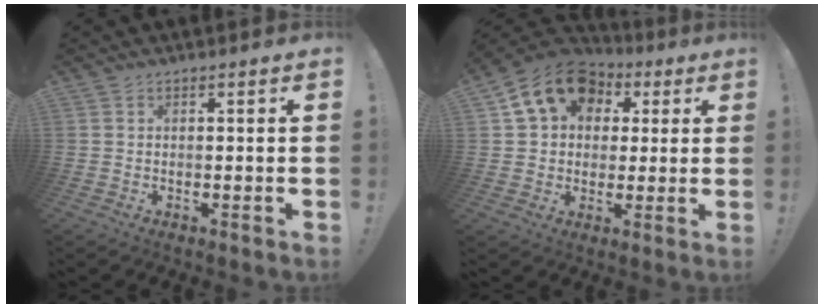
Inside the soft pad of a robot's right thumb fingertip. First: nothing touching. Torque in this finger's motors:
{"motor_torque": [0.75, 0.80, 0.37, -0.04, 0.09]}